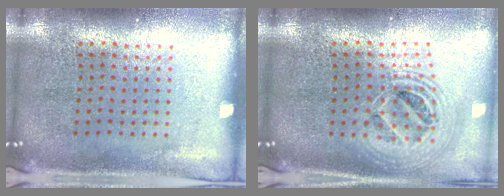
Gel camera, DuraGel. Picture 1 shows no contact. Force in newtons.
{"total": 2.1, "press": 1.7, "slide": 1.3}